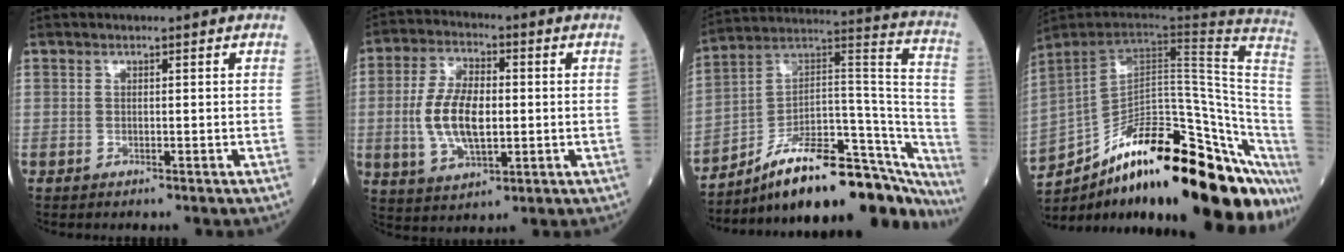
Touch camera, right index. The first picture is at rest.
{"total": 10.7, "force": [-0.5, 5.0, 9.4], "torque": [-0.204, 0.005, -0.004]}
{"total": 25.5, "force": [-20.3, 7.4, 13.5], "torque": [-0.120, 0.063, -0.297]}
{"total": 33.7, "force": [-22.1, 8.2, 24.1], "torque": [-0.260, -0.008, -0.317]}